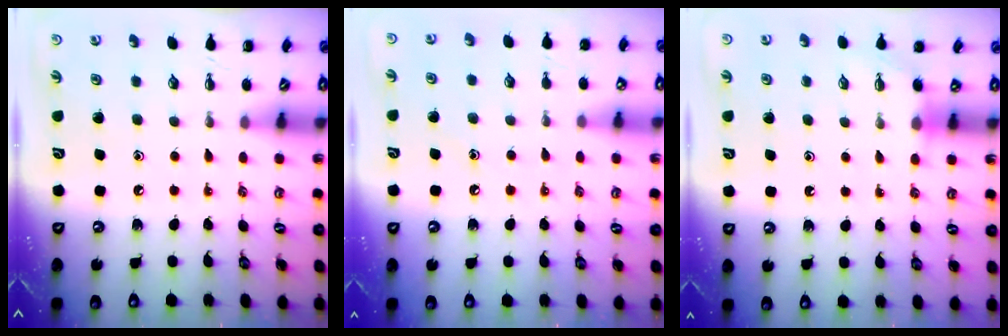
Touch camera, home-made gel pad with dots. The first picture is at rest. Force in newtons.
{"total": 6.4, "press": 6.3, "slide": 1.4}
{"total": 3.4, "press": 3.3, "slide": 1.0}